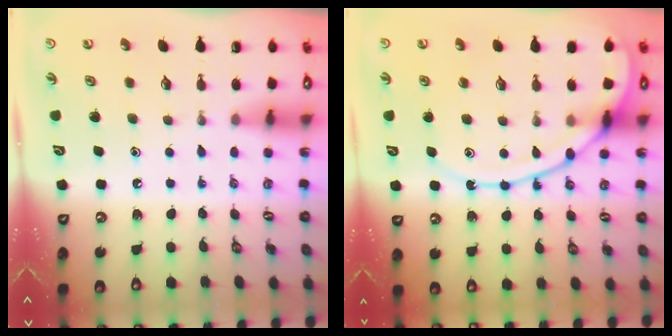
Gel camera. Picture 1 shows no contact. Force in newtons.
{"total": 12.8, "press": 12.8, "slide": 1.0}